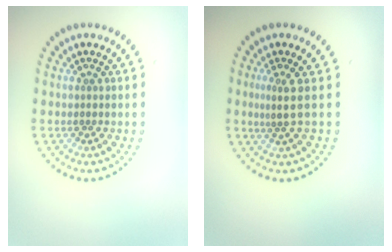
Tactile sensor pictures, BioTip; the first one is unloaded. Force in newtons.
{"total": 1.9, "press": 1.1, "slide": 1.5}